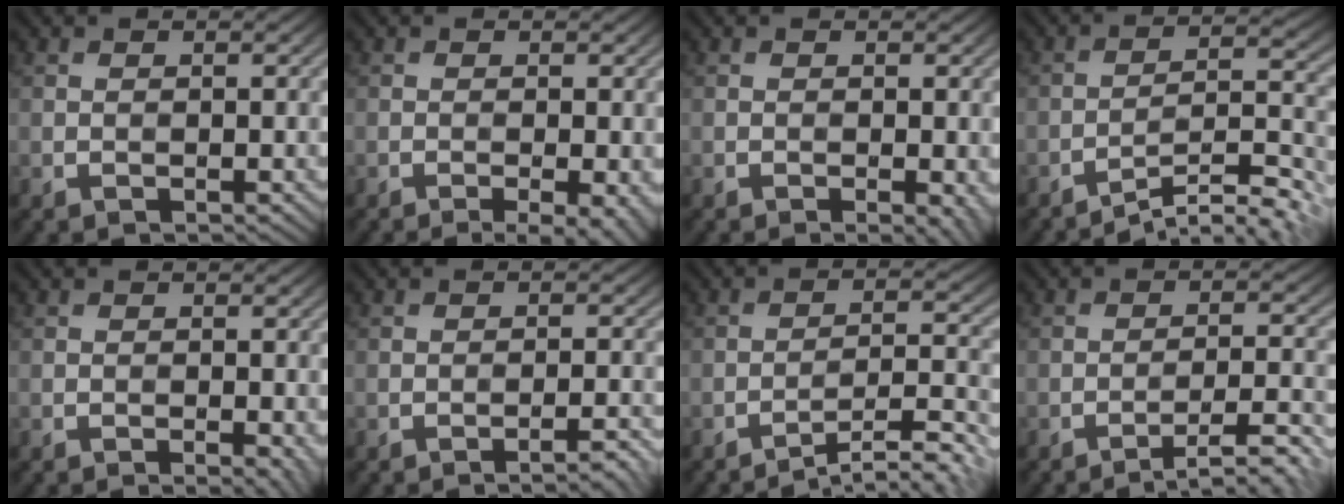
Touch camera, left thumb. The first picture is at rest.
{"total": 4.0, "force": [-1.8, 0.9, 3.4], "torque": [-0.045, -0.003, -0.025]}
{"total": 1.6, "force": [-0.6, 0.3, 1.5], "torque": [-0.020, -0.003, -0.008]}
{"total": 9.0, "force": [-6.8, 1.4, 5.7], "torque": [-0.094, 0.011, -0.110]}
{"total": 1.3, "force": [-0.5, 0.3, 1.2], "torque": [-0.016, -0.003, -0.007]}
{"total": 2.6, "force": [-1.9, 0.3, 1.7], "torque": [-0.022, 0.009, -0.032]}
{"total": 7.7, "force": [-6.0, 1.0, 4.6], "torque": [-0.080, 0.017, -0.092]}
{"total": 6.2, "force": [-4.5, 0.8, 4.1], "torque": [-0.069, 0.015, -0.067]}